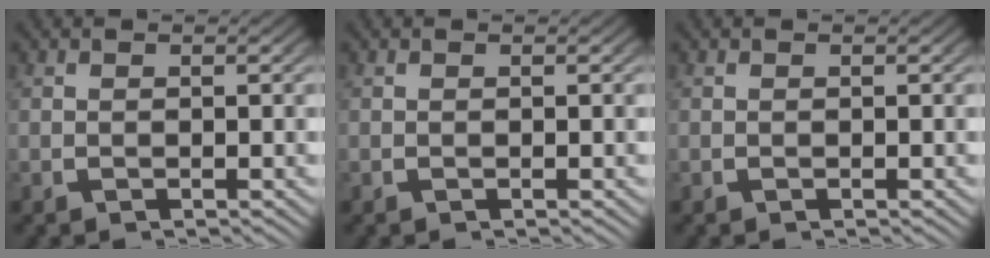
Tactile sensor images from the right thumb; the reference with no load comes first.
{"total": 0.0}
{"total": 0.0}